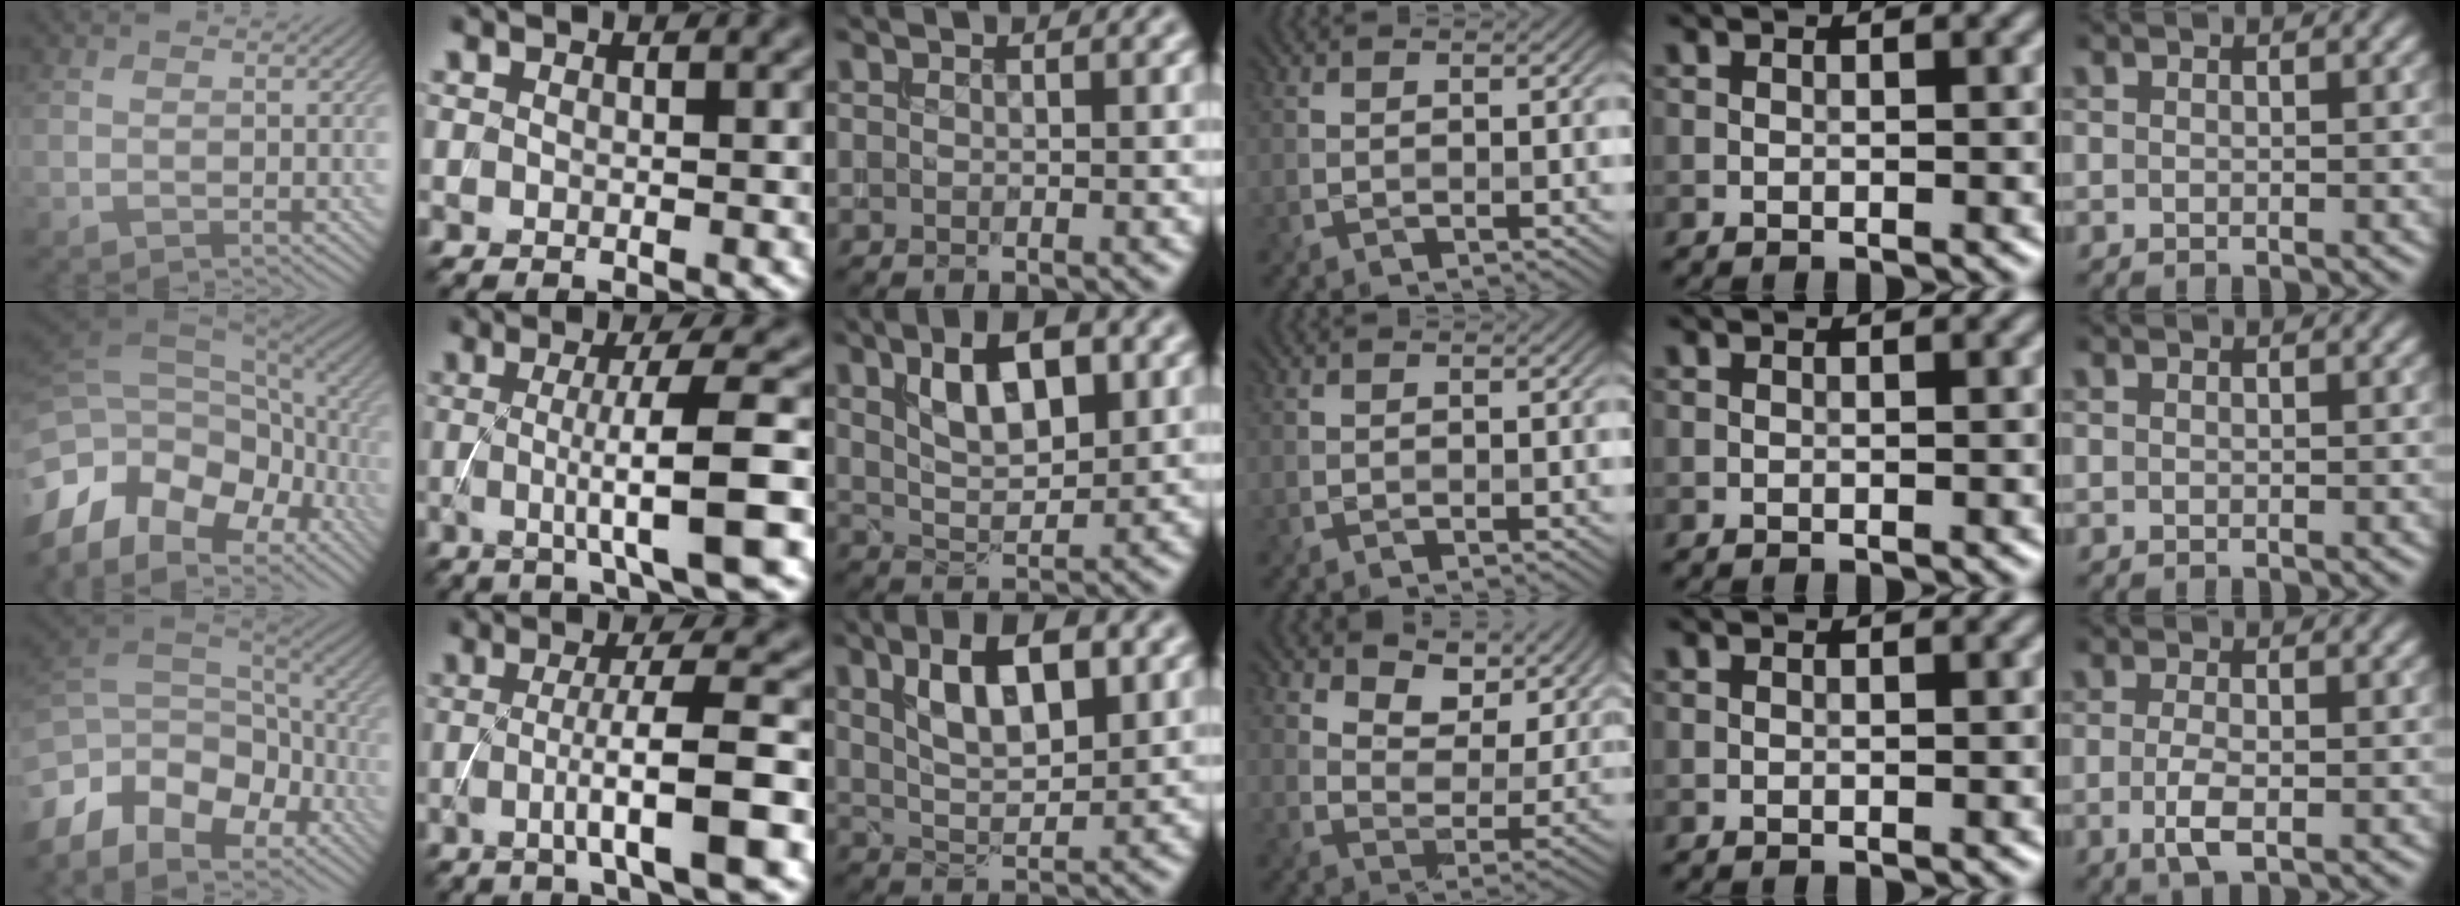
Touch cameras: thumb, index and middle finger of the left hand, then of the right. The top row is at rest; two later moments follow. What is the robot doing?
{"motion": "extract", "object": "backpack"}